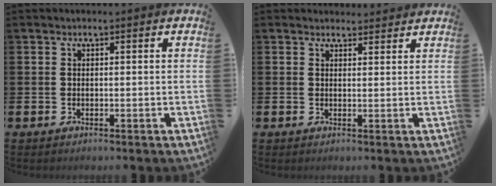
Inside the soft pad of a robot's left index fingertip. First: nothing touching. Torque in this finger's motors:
{"motor_torque": [0.82, -1.32, -0.01, -0.02]}